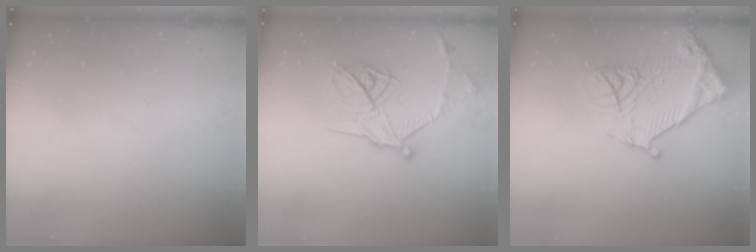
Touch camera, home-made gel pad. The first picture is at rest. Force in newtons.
{"total": 17.6, "press": 17.6, "slide": 0.9}
{"total": 16.4, "press": 16.3, "slide": 1.6}